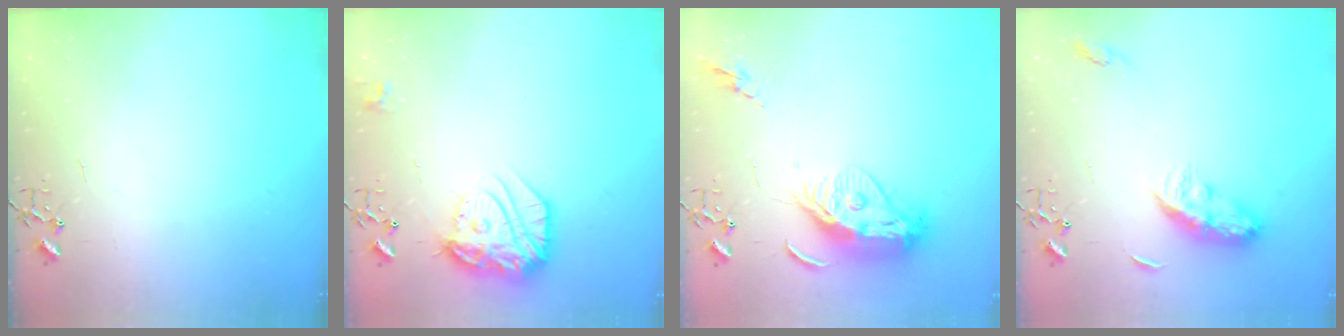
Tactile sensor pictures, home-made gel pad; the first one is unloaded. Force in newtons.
{"total": 19.0, "press": 19.0, "slide": 1.7}
{"total": 13.5, "press": 13.4, "slide": 1.5}
{"total": 9.3, "press": 9.3, "slide": 0.3}